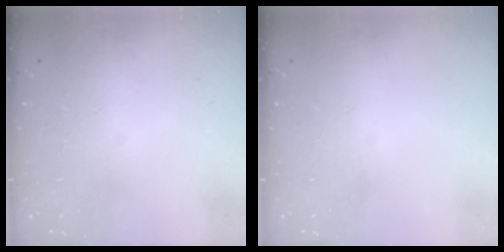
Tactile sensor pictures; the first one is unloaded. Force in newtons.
{"total": 0.0}